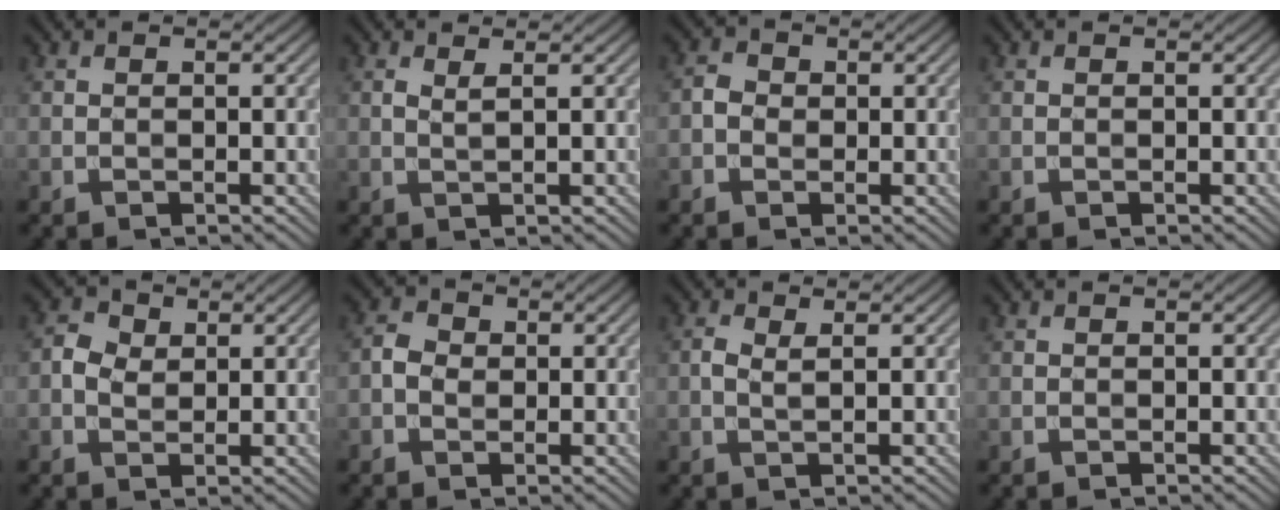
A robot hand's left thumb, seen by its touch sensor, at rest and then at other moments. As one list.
[{"total": 1.4, "force": [0.7, 0.2, 1.1], "torque": [-0.022, 0.004, 0.011]}, {"total": 1.9, "force": [-0.3, 1.6, 0.8], "torque": [-0.018, 0.002, -0.012]}, {"total": 0.0}, {"total": 2.7, "force": [0.7, 2.0, 1.6], "torque": [-0.038, 0.003, 0.009]}, {"total": 2.2, "force": [-0.1, 1.8, 1.2], "torque": [-0.027, 0.004, -0.009]}, {"total": 1.6, "force": [0.5, 0.4, 1.5], "torque": [-0.035, 0.003, 0.008]}, {"total": 0.0}]